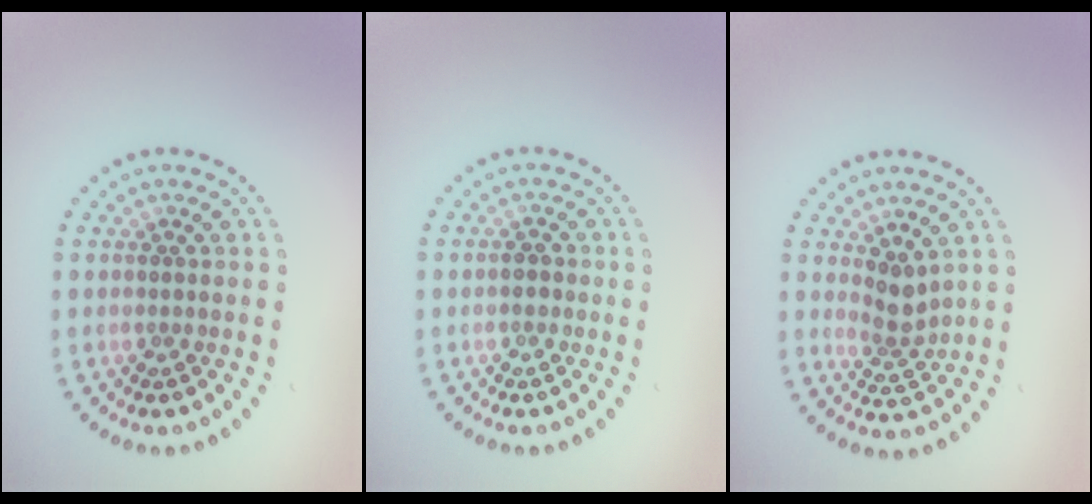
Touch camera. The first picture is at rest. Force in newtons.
{"total": 1.0, "press": 0.9, "slide": 0.1}
{"total": 2.3, "press": 1.9, "slide": 1.4}